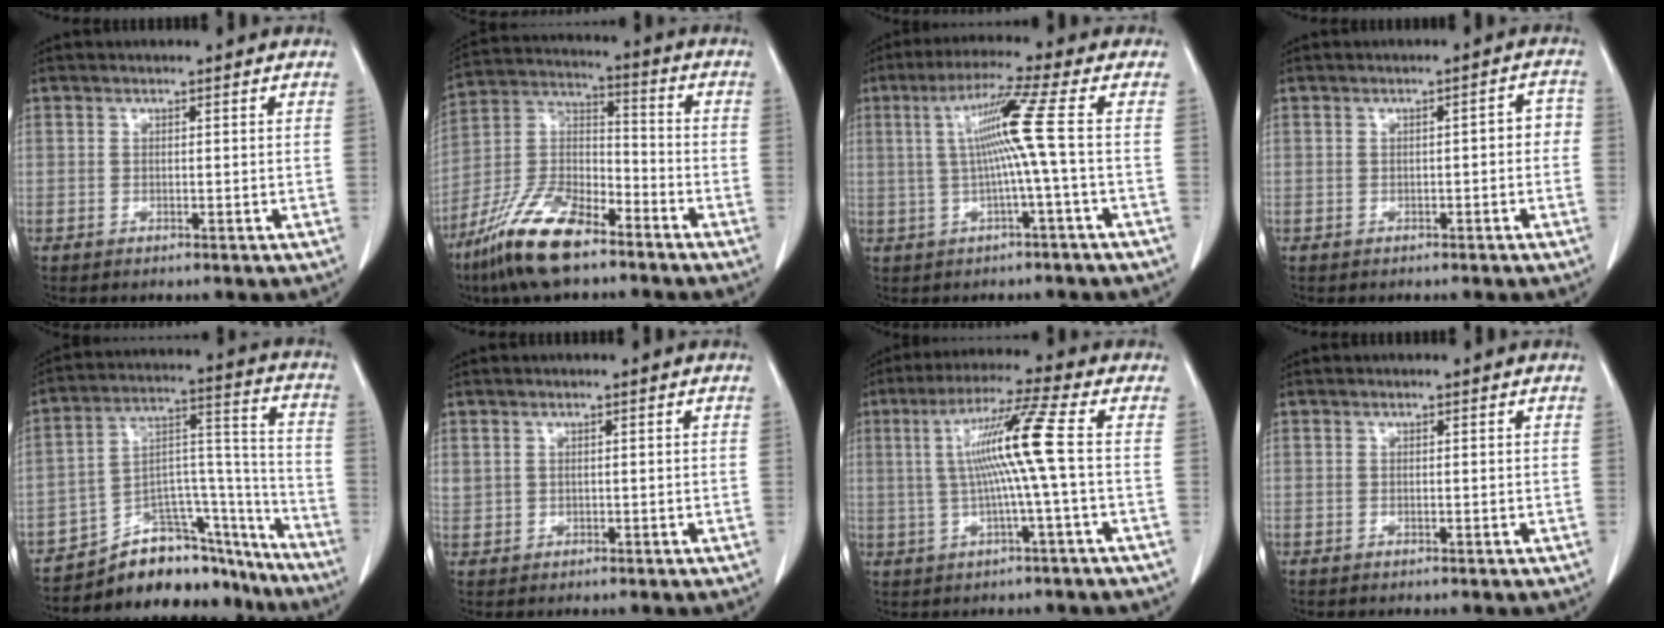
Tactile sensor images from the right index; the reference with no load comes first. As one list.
[{"total": 14.7, "force": [-10.4, 4.5, 9.4], "torque": [-0.192, -0.002, -0.196]}, {"total": 7.8, "force": [0.3, -2.0, 7.5], "torque": [-0.138, 0.015, 0.014]}, {"total": 2.6, "force": [-0.6, 1.1, 2.3], "torque": [-0.027, 0.017, -0.005]}, {"total": 18.0, "force": [-16.1, 6.2, 5.2], "torque": [-0.063, 0.070, -0.248]}, {"total": 1.7, "force": [0.7, 1.5, 0.4], "torque": [-0.005, 0.015, 0.021]}, {"total": 9.6, "force": [0.5, -1.8, 9.5], "torque": [-0.175, 0.012, 0.012]}, {"total": 0.0}]